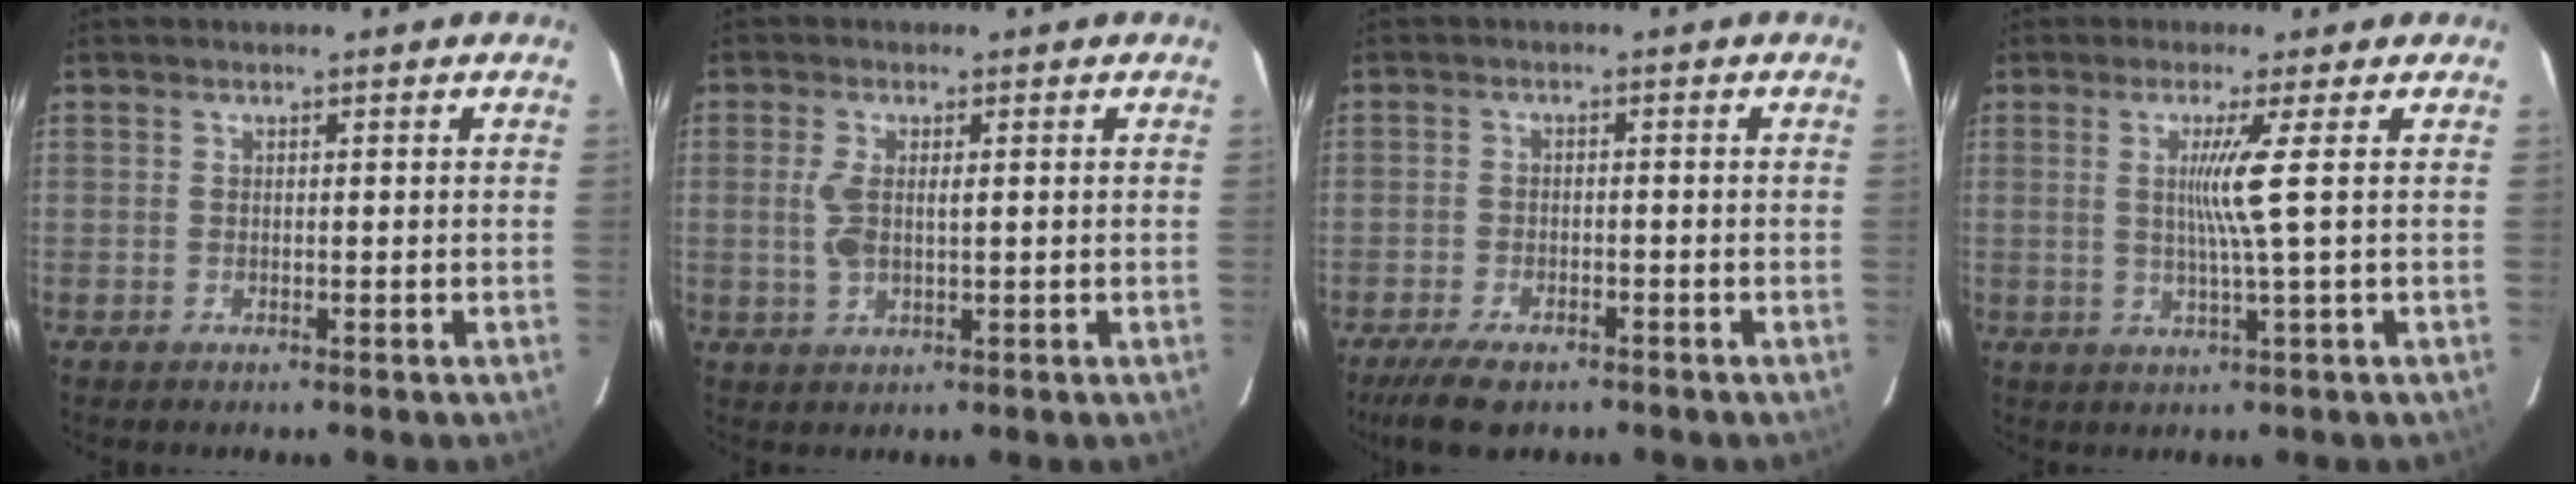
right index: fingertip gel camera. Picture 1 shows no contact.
{"total": 3.8, "force": [0.4, 1.4, 3.5], "torque": [-0.079, 0.001, 0.012]}
{"total": 6.0, "force": [-4.5, 2.3, 3.4], "torque": [-0.062, -0.009, -0.072]}
{"total": 5.0, "force": [0.8, -1.8, 4.6], "torque": [-0.088, -0.008, 0.018]}